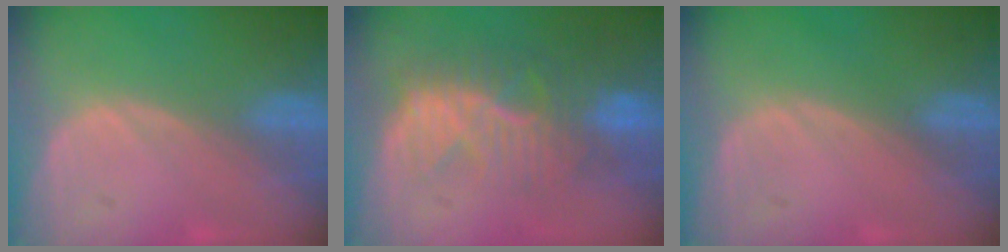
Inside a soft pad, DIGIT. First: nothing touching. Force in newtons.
{"total": 10.0, "press": 8.7, "slide": 4.9}
{"total": 0.0}